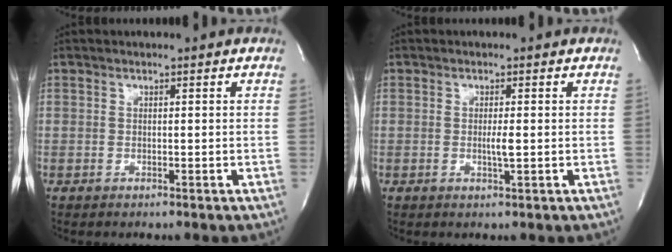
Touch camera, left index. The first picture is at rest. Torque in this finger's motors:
{"motor_torque": [0.27, 0.09, 0.02, 0.01]}